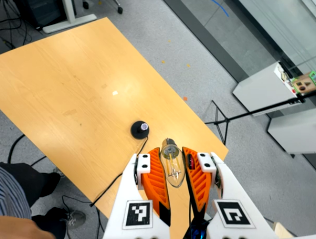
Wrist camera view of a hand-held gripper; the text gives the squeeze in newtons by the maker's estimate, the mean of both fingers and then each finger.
{"total": 22.7, "left": 25.8, "right": 19.5}